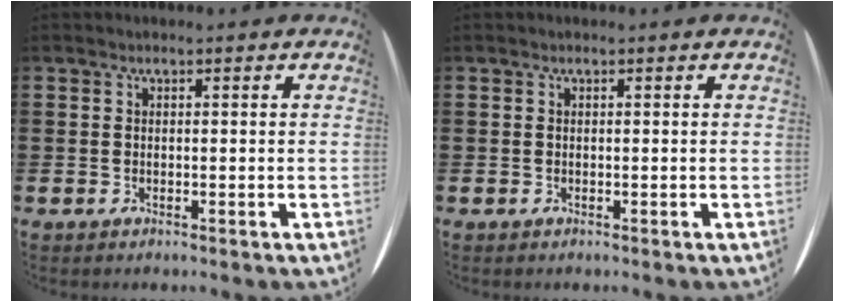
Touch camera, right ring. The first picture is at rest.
{"total": 0.0}